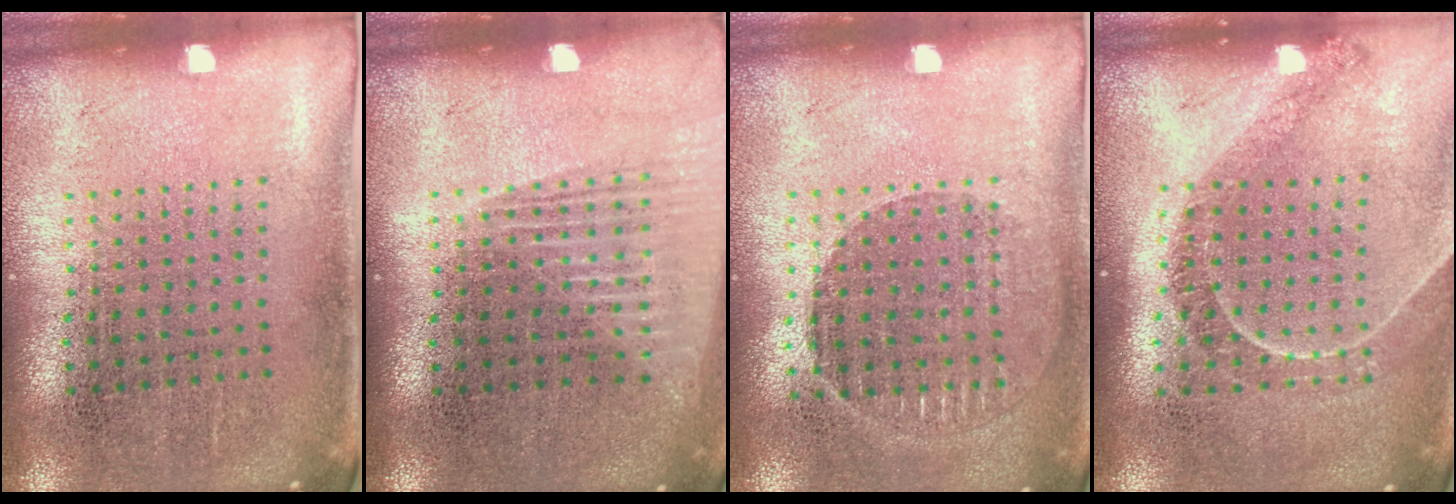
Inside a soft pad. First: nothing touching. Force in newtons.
{"total": 1.3, "press": 1.2, "slide": 0.2}
{"total": 1.0, "press": 1.0, "slide": 0.1}
{"total": 1.2, "press": 1.2, "slide": 0.3}